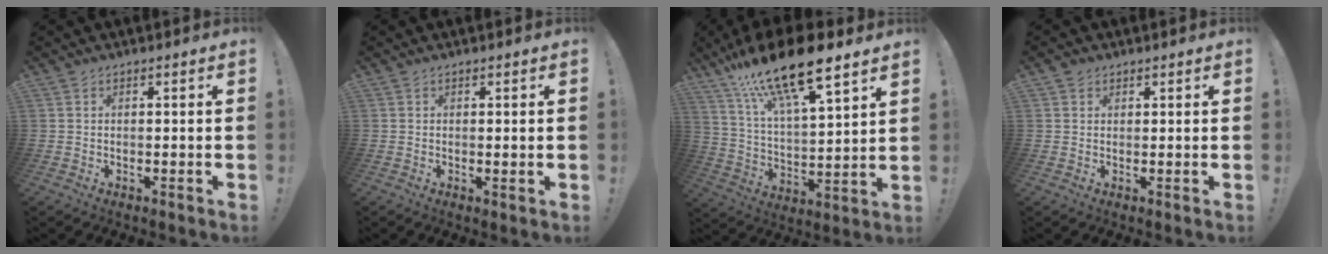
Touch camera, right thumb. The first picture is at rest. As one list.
[{"total": 1.0, "force": [0.4, -0.1, 0.9], "torque": [-0.010, -0.002, 0.004]}, {"total": 19.4, "force": [13.2, 5.2, 13.3], "torque": [-0.238, -0.079, 0.224]}, {"total": 1.5, "force": [0.9, 1.2, 0.3], "torque": [0.001, -0.003, 0.015]}]